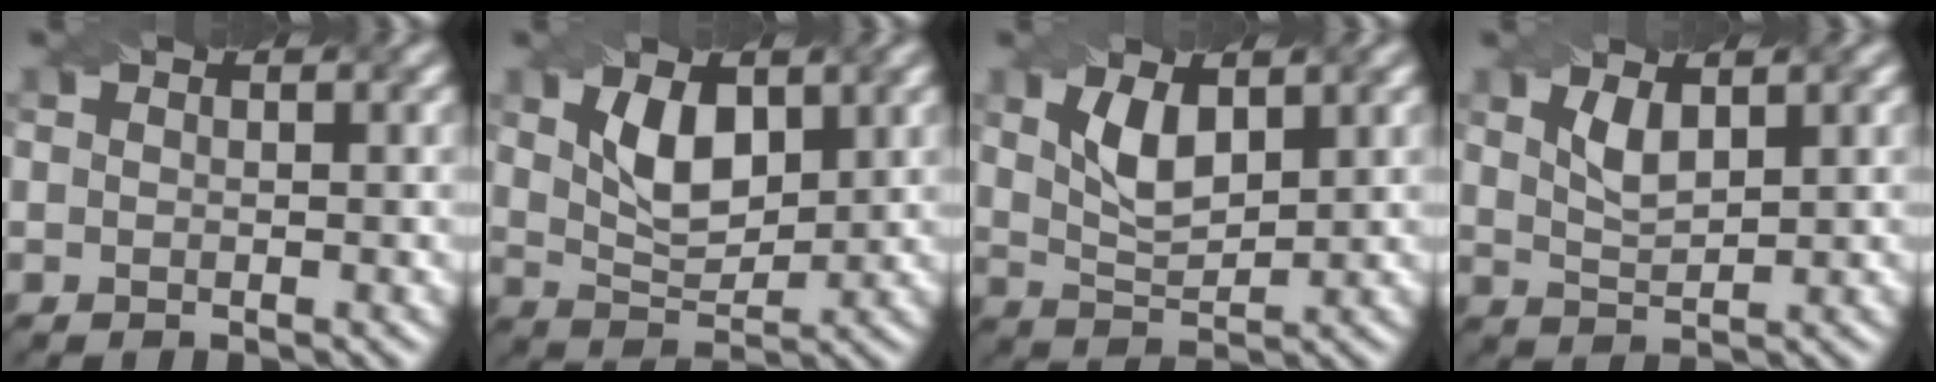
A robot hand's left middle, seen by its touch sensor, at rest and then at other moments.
{"total": 4.3, "force": [1.6, 2.3, 3.2], "torque": [-0.066, -0.002, 0.034]}
{"total": 3.6, "force": [1.6, 1.6, 2.7], "torque": [-0.060, -0.001, 0.035]}
{"total": 2.1, "force": [1.2, 0.8, 1.6], "torque": [-0.036, -0.004, 0.027]}